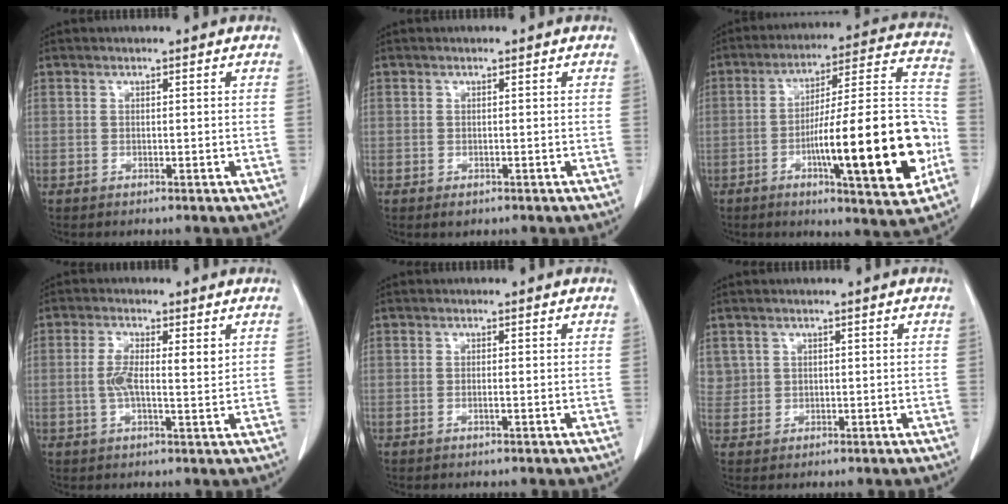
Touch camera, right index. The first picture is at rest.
{"total": 1.0, "force": [-0.5, 0.7, 0.5], "torque": [-0.006, 0.001, -0.003]}
{"total": 22.4, "force": [-6.4, 2.5, 21.3], "torque": [-0.287, 0.015, -0.090]}
{"total": 5.3, "force": [0.9, 1.4, 5.0], "torque": [-0.098, 0.006, 0.015]}
{"total": 0.6, "force": [-0.2, 0.0, 0.6], "torque": [-0.013, 0.000, -0.003]}
{"total": 2.3, "force": [1.0, 2.0, 0.0], "torque": [0.017, 0.006, 0.015]}